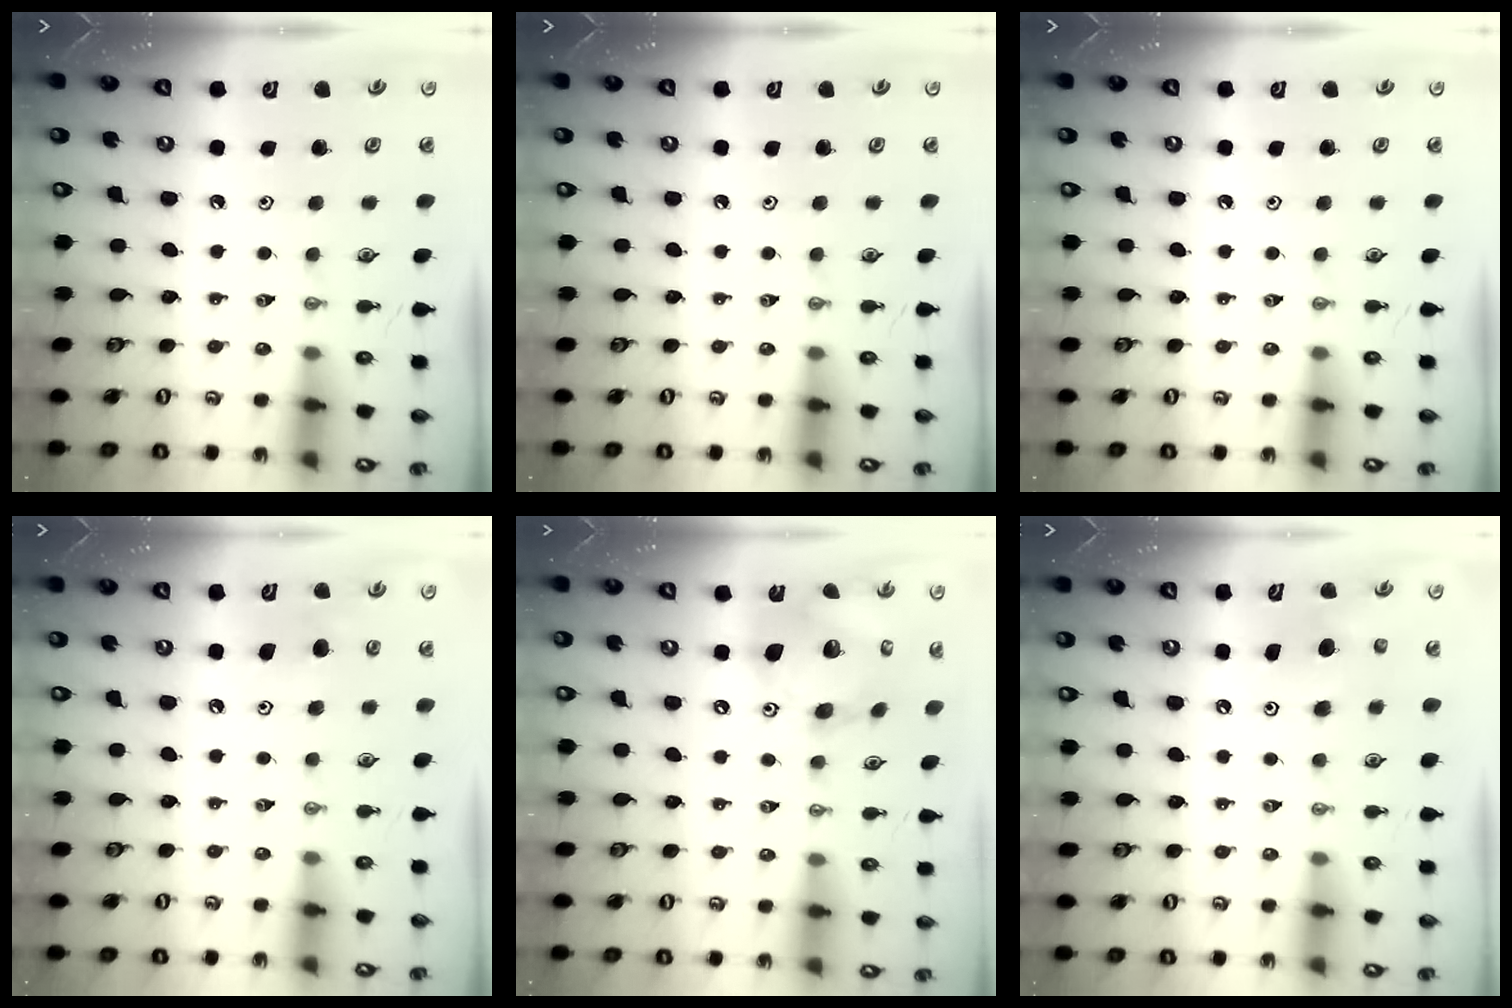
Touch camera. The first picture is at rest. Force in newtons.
{"total": 0.0}
{"total": 0.0}
{"total": 6.7, "press": 6.7, "slide": 0.9}
{"total": 18.1, "press": 17.8, "slide": 3.2}
{"total": 6.2, "press": 5.9, "slide": 1.8}